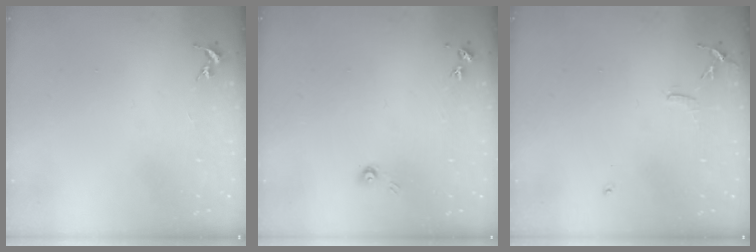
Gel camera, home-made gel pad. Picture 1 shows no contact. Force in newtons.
{"total": 3.9, "press": 3.8, "slide": 0.4}
{"total": 6.2, "press": 6.1, "slide": 0.7}